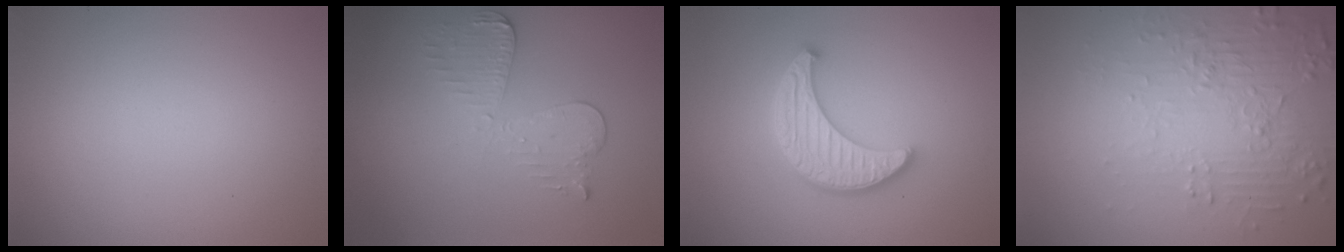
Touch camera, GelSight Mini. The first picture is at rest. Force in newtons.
{"total": 2.9, "press": 2.7, "slide": 1.2}
{"total": 4.5, "press": 4.0, "slide": 2.1}
{"total": 6.0, "press": 3.9, "slide": 4.6}